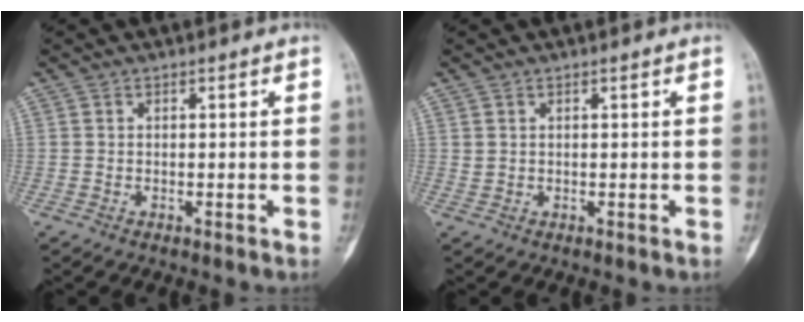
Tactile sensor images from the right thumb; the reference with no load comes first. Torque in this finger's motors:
{"motor_torque": [-0.25, -0.17, 0.24, 0.04, 0.03]}